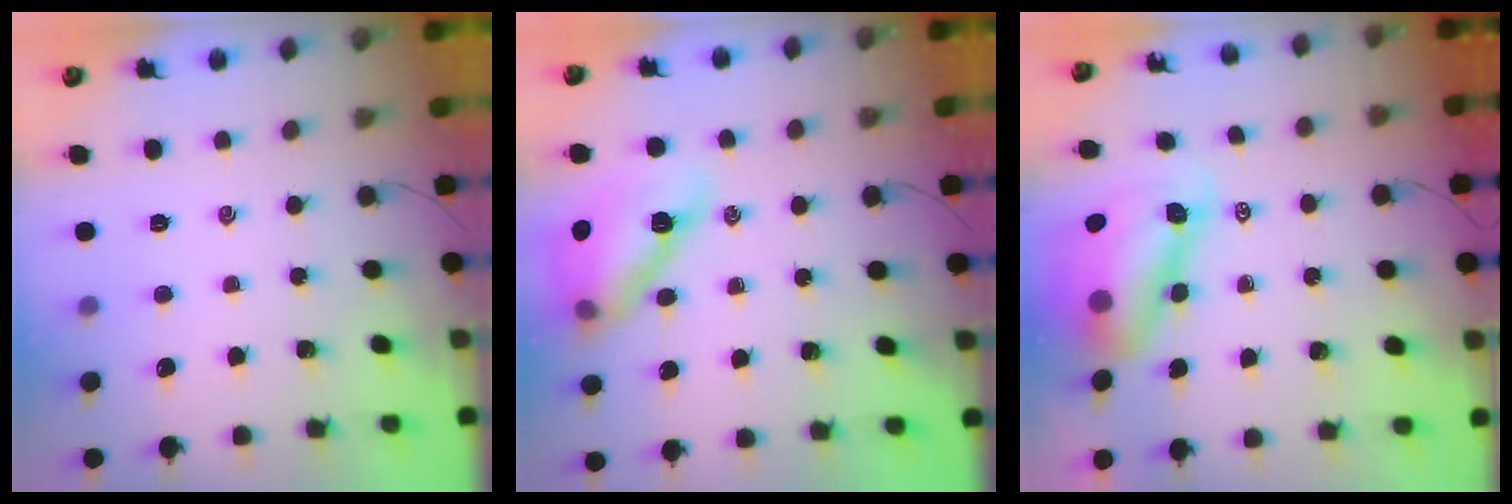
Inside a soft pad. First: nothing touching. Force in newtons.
{"total": 15.3, "press": 14.7, "slide": 4.2}
{"total": 10.4, "press": 9.9, "slide": 3.0}